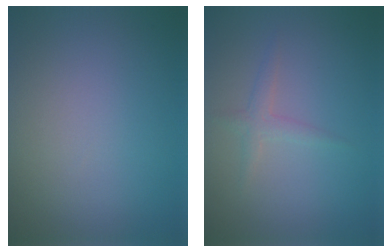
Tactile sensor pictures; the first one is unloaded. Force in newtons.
{"total": 1.3, "press": 1.3, "slide": 0.0}